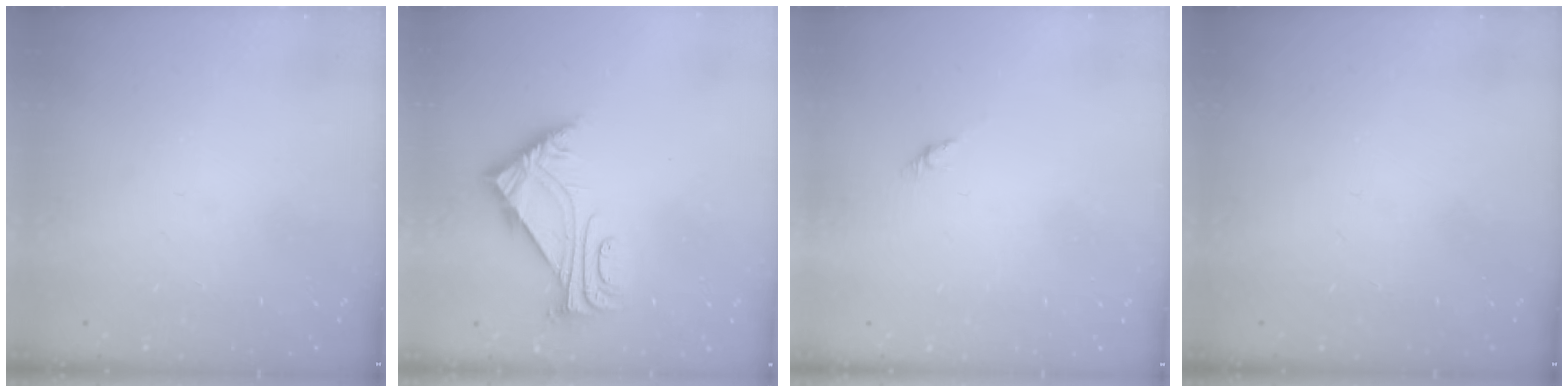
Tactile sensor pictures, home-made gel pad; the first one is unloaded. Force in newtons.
{"total": 6.5, "press": 6.5, "slide": 0.2}
{"total": 2.7, "press": 2.6, "slide": 0.7}
{"total": 0.0}